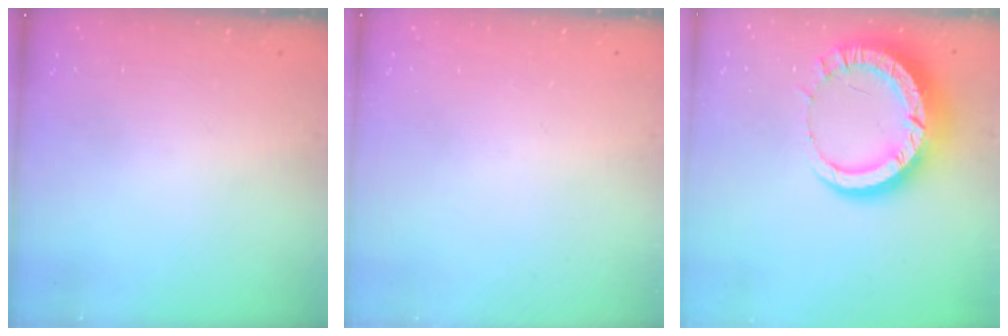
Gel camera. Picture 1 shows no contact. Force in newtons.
{"total": 0.0}
{"total": 13.2, "press": 13.1, "slide": 1.3}